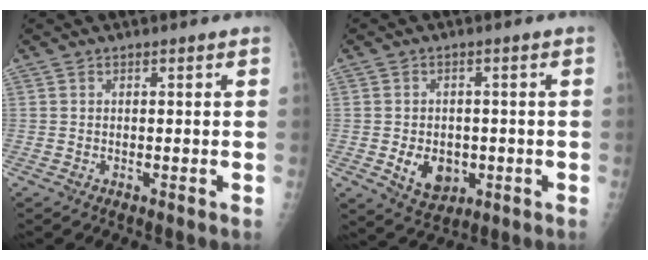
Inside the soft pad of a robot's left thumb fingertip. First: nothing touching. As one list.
[{"total": 6.9, "force": [-1.5, 5.2, 4.2], "torque": [-0.045, -0.002, -0.009]}]